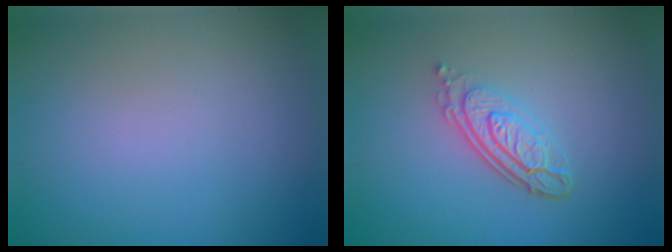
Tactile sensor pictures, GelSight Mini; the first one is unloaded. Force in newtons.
{"total": 4.4, "press": 3.1, "slide": 3.1}